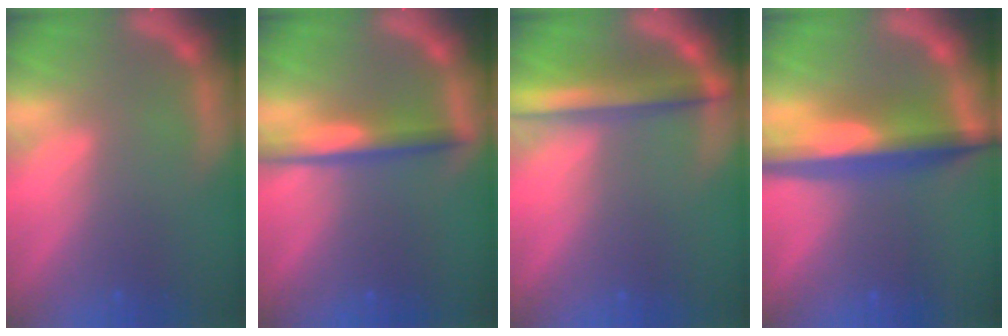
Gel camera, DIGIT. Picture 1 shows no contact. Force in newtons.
{"total": 4.0}
{"total": 5.0}
{"total": 7.4}